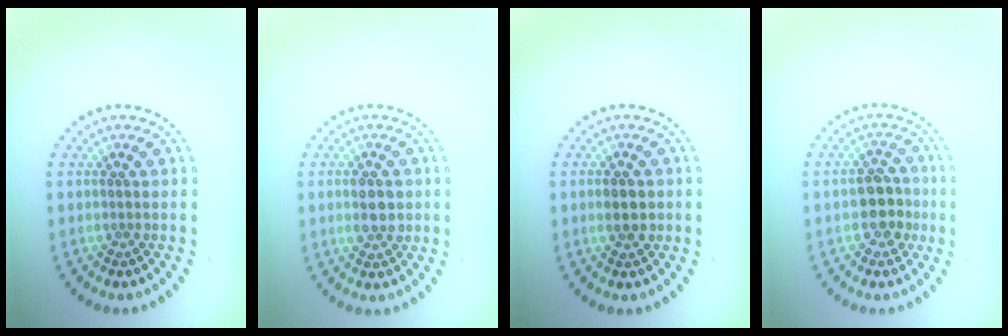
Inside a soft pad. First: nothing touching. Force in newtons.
{"total": 2.9, "press": 2.9, "slide": 0.2}
{"total": 2.5, "press": 2.5, "slide": 0.2}
{"total": 3.4, "press": 3.3, "slide": 0.9}